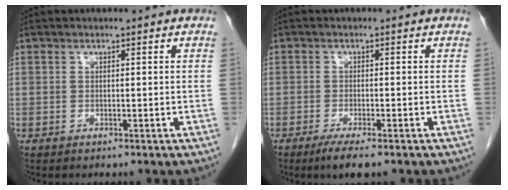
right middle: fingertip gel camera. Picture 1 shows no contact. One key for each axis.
{"total": 4.1, "fx": -2.8, "fy": 0.5, "fz": 2.9, "tx": -0.049, "ty": -0.010, "tz": -0.045}